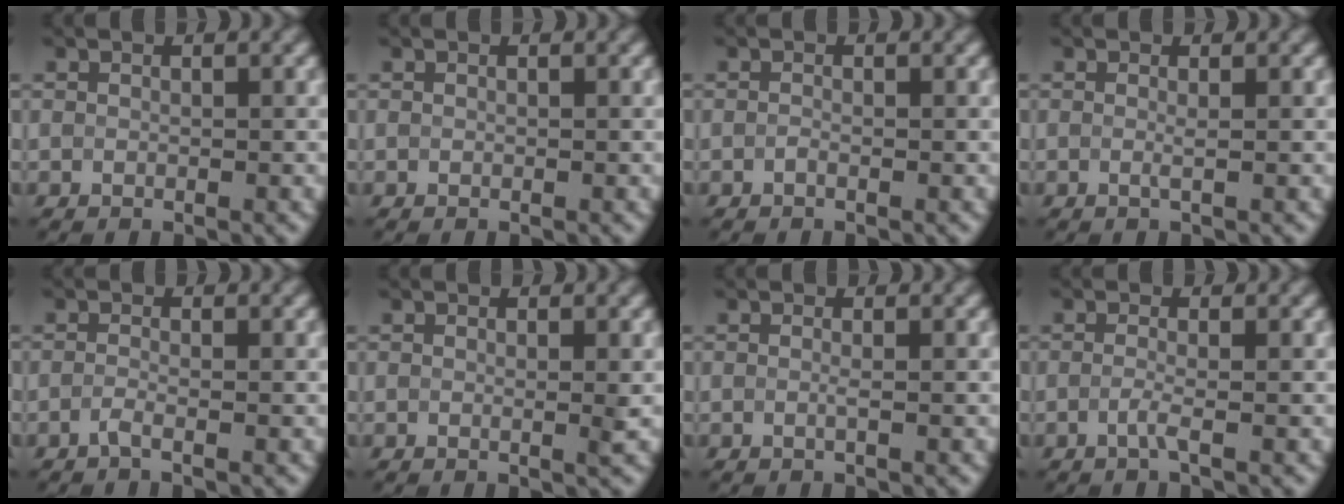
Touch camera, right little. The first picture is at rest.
{"total": 0.0}
{"total": 0.8, "force": [-0.6, -0.2, -0.4], "torque": [0.003, -0.001, -0.011]}
{"total": 0.0}
{"total": 1.0, "force": [-1.0, -0.1, 0.0], "torque": [-0.003, 0.000, -0.025]}
{"total": 0.8, "force": [0.0, 0.1, 0.8], "torque": [-0.010, 0.000, -0.004]}
{"total": 0.0}
{"total": 0.9, "force": [-0.8, 0.1, 0.5], "torque": [-0.012, -0.002, -0.020]}